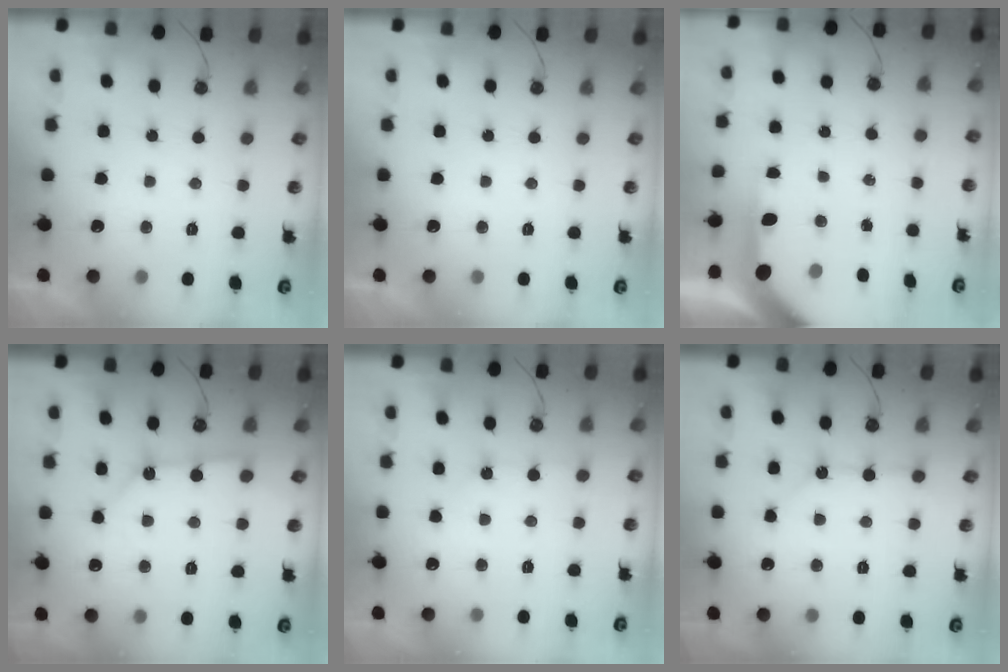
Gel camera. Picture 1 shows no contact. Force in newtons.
{"total": 0.0}
{"total": 7.6, "press": 7.5, "slide": 0.6}
{"total": 8.1, "press": 8.0, "slide": 0.8}
{"total": 3.0, "press": 3.0, "slide": 0.4}
{"total": 4.7, "press": 4.7, "slide": 0.3}